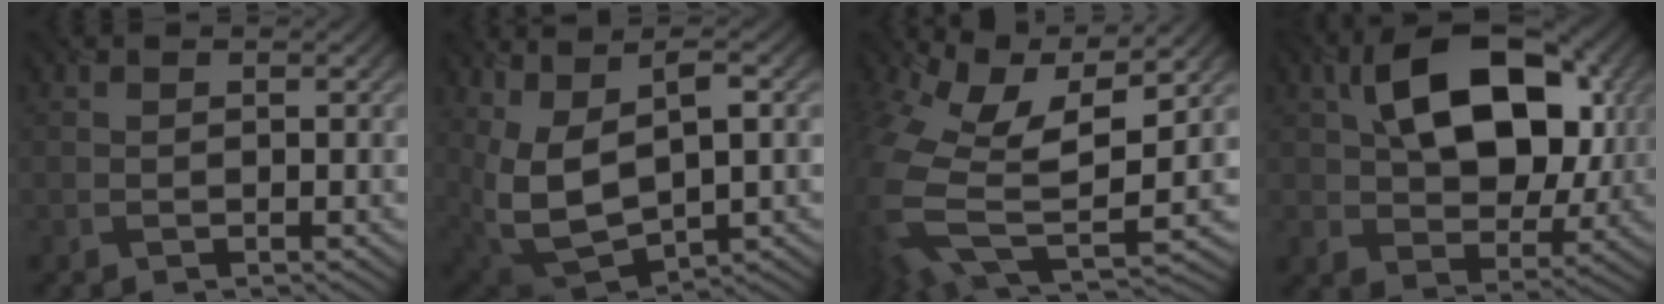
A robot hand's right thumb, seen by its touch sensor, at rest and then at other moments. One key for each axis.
{"total": 11.5, "fx": 2.1, "fy": 6.2, "fz": 9.5, "tx": -0.224, "ty": -0.019, "tz": 0.060}
{"total": 14.6, "fx": 1.5, "fy": 8.1, "fz": 12.0, "tx": -0.306, "ty": -0.042, "tz": 0.058}
{"total": 14.0, "fx": 3.5, "fy": 9.2, "fz": 10.0, "tx": -0.163, "ty": 0.002, "tz": 0.062}